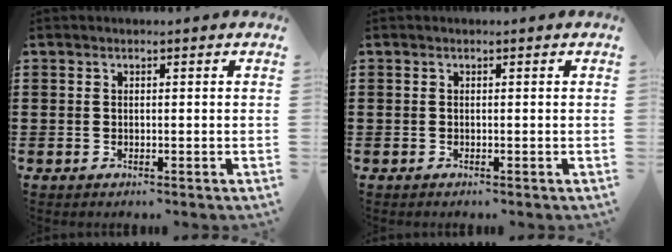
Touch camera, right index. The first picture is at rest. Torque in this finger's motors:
{"motor_torque": [0.40, 0.58, 0.00, 0.01]}